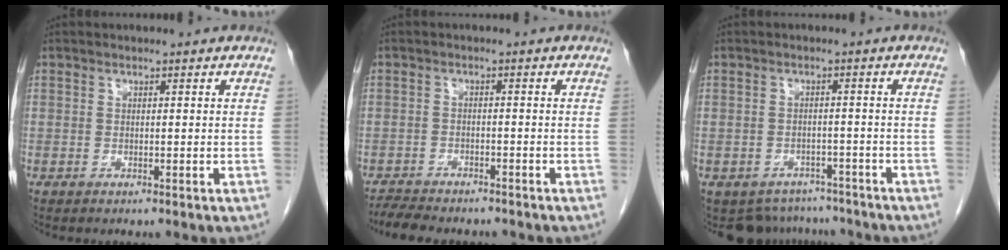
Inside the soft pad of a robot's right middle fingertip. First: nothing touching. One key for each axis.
{"total": 7.4, "fx": -6.6, "fy": 1.8, "fz": 2.7, "tx": -0.049, "ty": -0.011, "tz": -0.100}
{"total": 8.2, "fx": -7.2, "fy": 3.8, "fz": 0.2, "tx": -0.003, "ty": 0.012, "tz": -0.089}